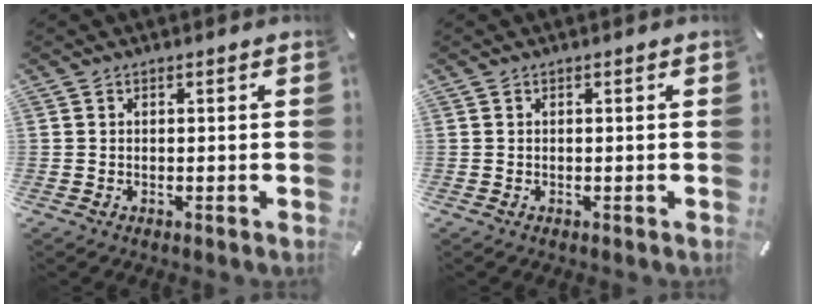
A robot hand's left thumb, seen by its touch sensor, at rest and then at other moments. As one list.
[{"total": 0.0}]